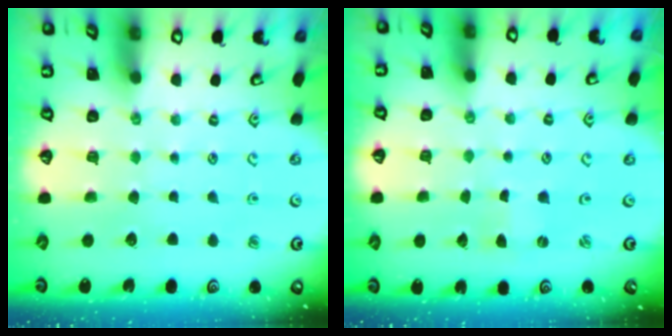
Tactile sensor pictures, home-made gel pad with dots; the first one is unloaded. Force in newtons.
{"total": 0.0}